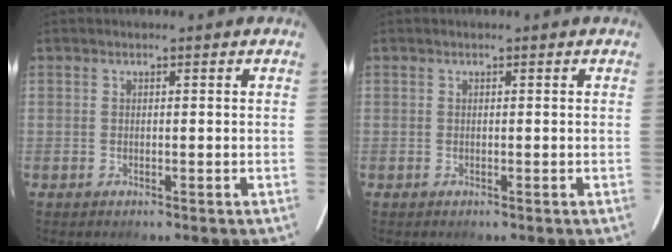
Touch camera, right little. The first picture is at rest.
{"total": 0.0}